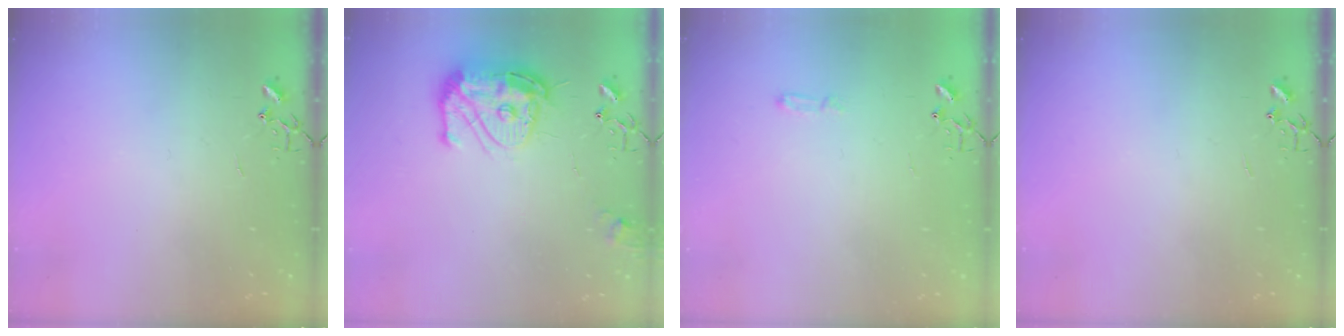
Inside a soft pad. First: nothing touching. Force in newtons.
{"total": 16.6, "press": 16.5, "slide": 1.6}
{"total": 4.0, "press": 3.9, "slide": 0.5}
{"total": 0.0}